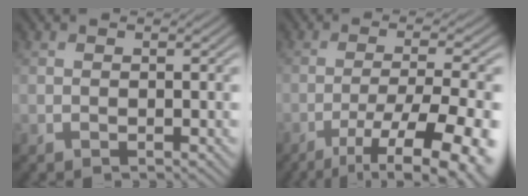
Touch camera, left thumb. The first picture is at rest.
{"total": 12.6, "force": [-6.9, 2.9, 10.2], "torque": [-0.165, -0.011, -0.094]}